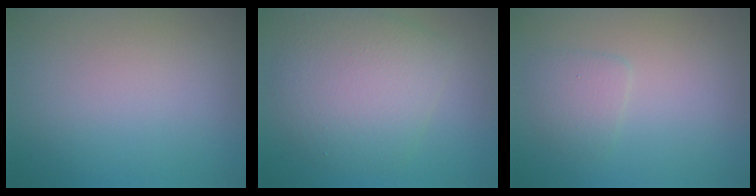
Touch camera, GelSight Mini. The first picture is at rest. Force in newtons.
{"total": 6.2, "press": 6.2, "slide": 0.2}
{"total": 1.6, "press": 1.6, "slide": 0.1}